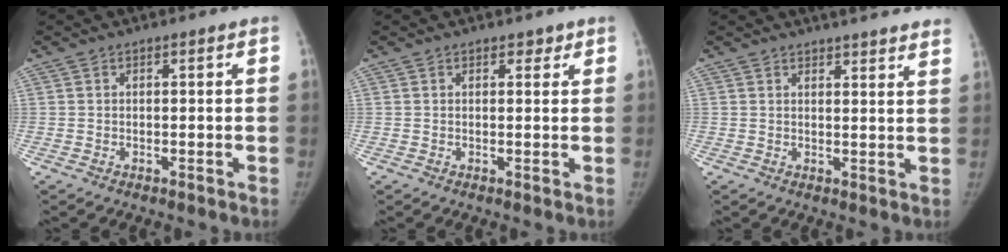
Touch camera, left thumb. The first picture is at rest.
{"total": 1.6, "force": [1.1, 0.9, 0.7], "torque": [0.003, -0.005, 0.012]}
{"total": 11.1, "force": [9.7, 2.0, 4.9], "torque": [-0.034, -0.023, 0.108]}